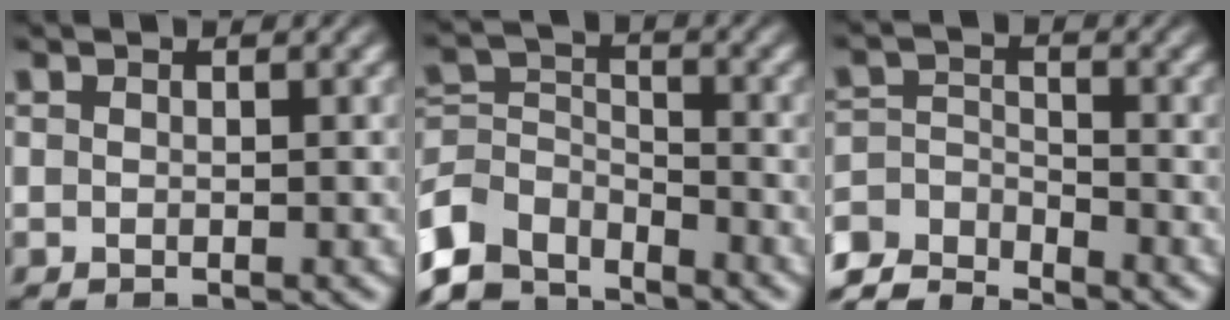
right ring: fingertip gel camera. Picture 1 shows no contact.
{"total": 7.5, "force": [-4.2, 5.2, 3.4], "torque": [-0.085, -0.045, -0.059]}
{"total": 5.4, "force": [-3.9, 3.2, 2.0], "torque": [-0.053, -0.030, -0.060]}